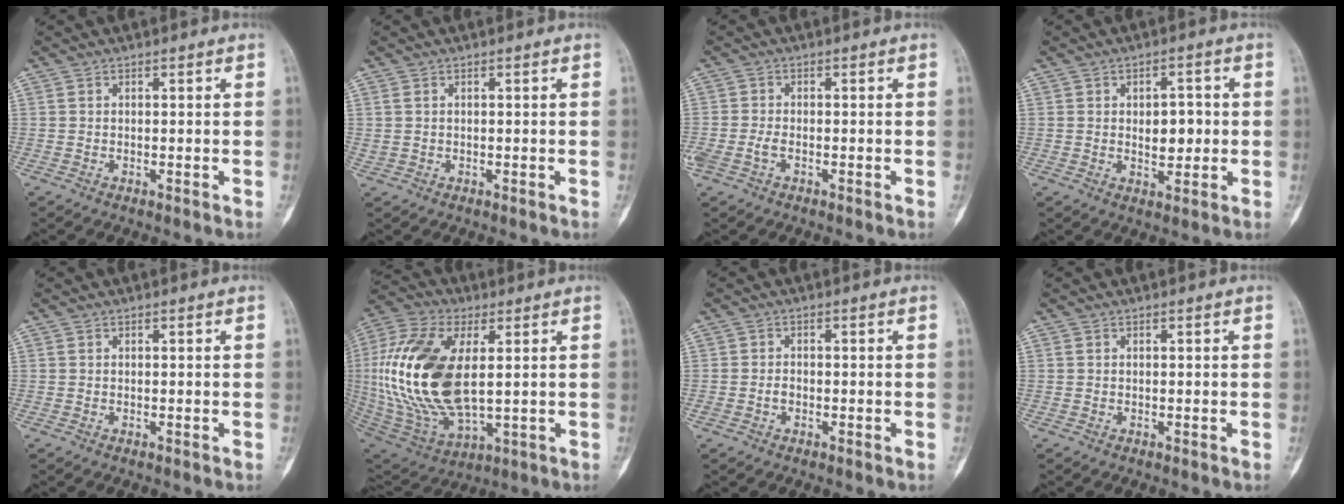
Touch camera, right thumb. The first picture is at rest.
{"total": 1.2, "force": [0.4, 0.8, 0.7], "torque": [-0.024, 0.002, 0.014]}
{"total": 2.7, "force": [-0.9, 1.6, 1.9], "torque": [-0.053, 0.008, -0.017]}
{"total": 5.6, "force": [0.3, 3.3, 4.6], "torque": [-0.046, -0.001, 0.007]}
{"total": 0.0}
{"total": 23.7, "force": [2.5, 12.3, 20.0], "torque": [-0.424, -0.014, 0.052]}
{"total": 1.3, "force": [-0.4, 1.0, 0.7], "torque": [-0.011, 0.004, -0.007]}
{"total": 0.0}